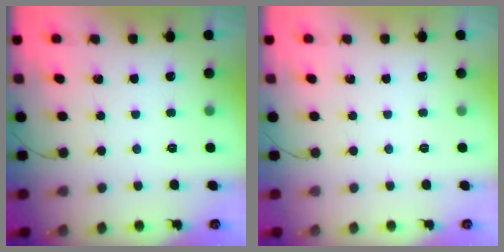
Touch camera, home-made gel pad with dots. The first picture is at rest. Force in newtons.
{"total": 0.0}